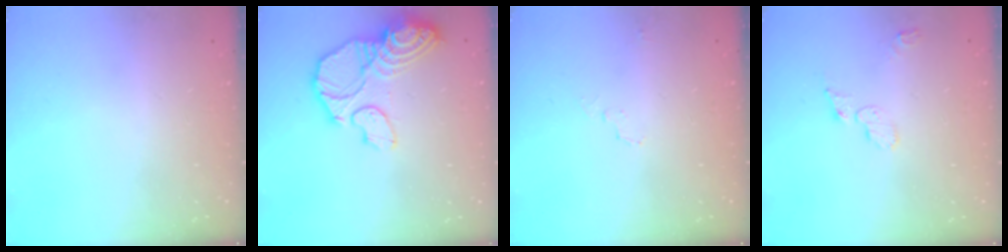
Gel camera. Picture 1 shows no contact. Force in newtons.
{"total": 17.2, "press": 17.1, "slide": 1.6}
{"total": 3.4, "press": 3.1, "slide": 1.5}
{"total": 5.4, "press": 5.4, "slide": 0.2}